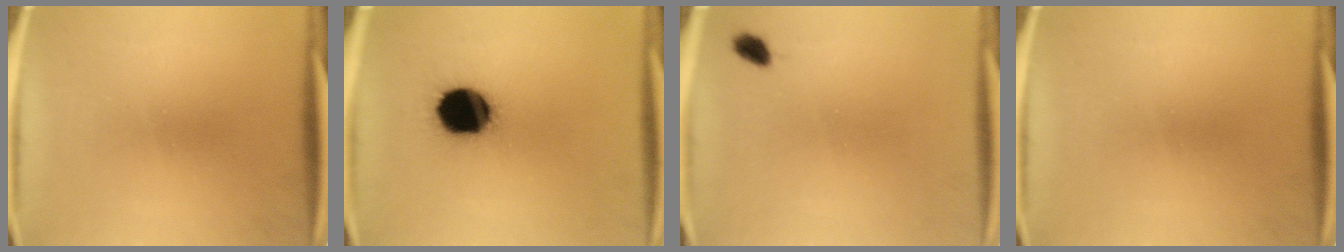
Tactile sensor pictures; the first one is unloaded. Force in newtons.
{"total": 17.1}
{"total": 1.9}
{"total": 0.0}